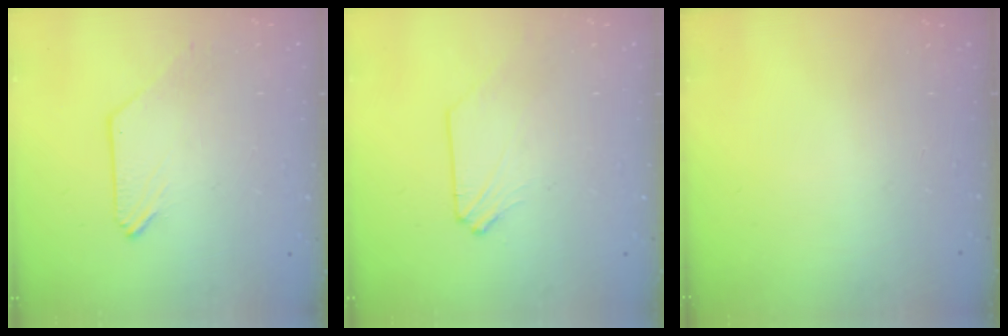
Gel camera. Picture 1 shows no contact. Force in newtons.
{"total": 0.0}
{"total": 0.0}